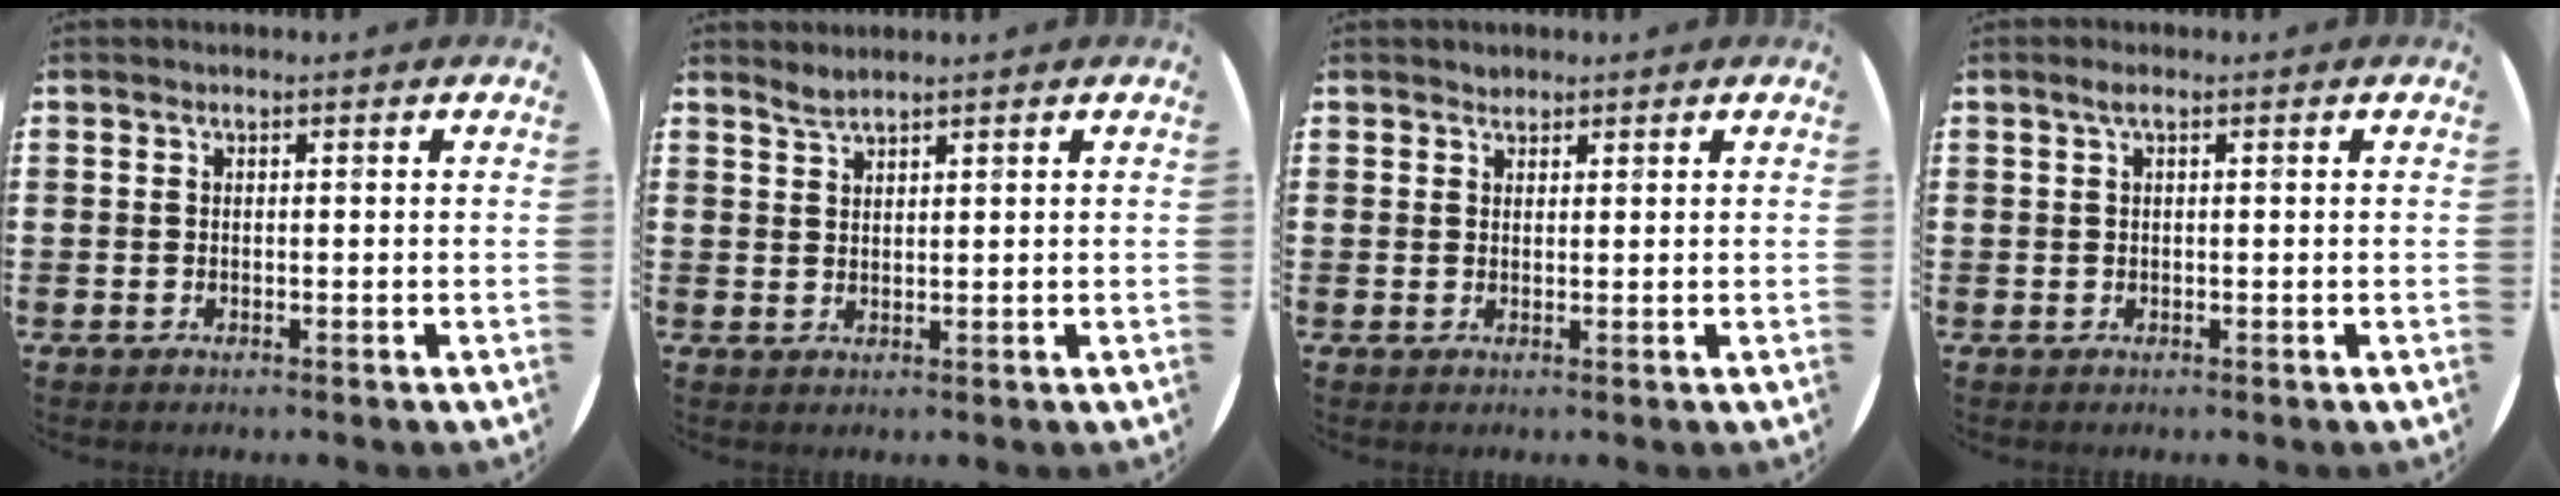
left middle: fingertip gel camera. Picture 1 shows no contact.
{"total": 1.6, "force": [1.6, -0.1, 0.1], "torque": [-0.004, 0.001, 0.031]}
{"total": 1.0, "force": [1.0, 0.4, -0.1], "torque": [0.009, -0.001, 0.017]}
{"total": 0.9, "force": [0.3, 0.1, 0.8], "torque": [-0.015, 0.004, 0.005]}